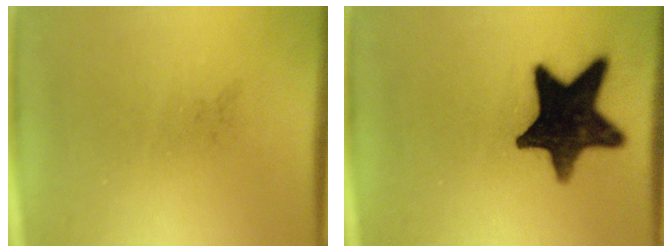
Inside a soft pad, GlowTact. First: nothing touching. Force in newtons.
{"total": 15.5}